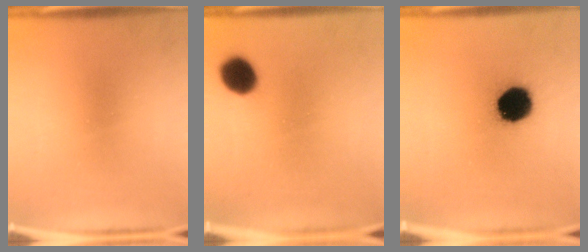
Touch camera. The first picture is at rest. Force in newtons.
{"total": 8.2}
{"total": 15.5}